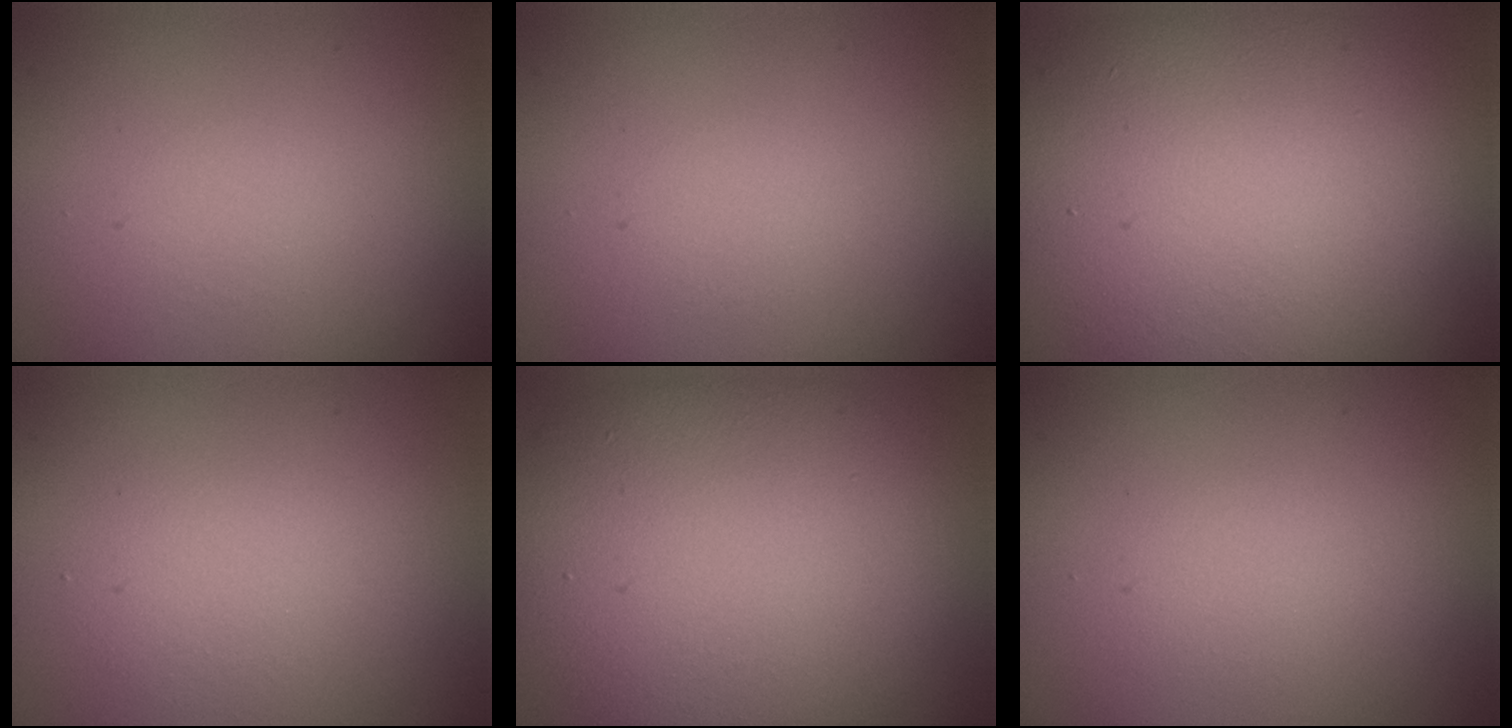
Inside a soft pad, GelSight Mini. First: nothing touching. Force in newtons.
{"total": 0.7, "press": 0.7, "slide": 0.0}
{"total": 14.1, "press": 14.1, "slide": 0.8}
{"total": 2.1, "press": 2.1, "slide": 0.1}
{"total": 11.9, "press": 11.9, "slide": 0.7}
{"total": 1.2, "press": 1.2, "slide": 0.1}